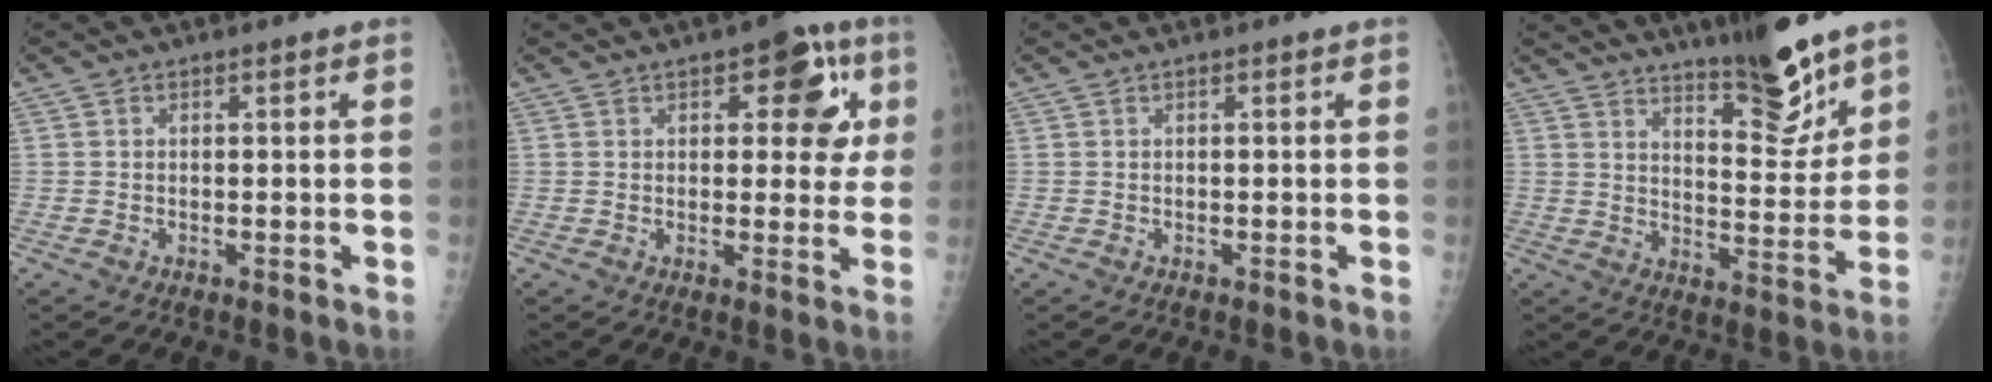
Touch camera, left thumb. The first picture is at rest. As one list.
[{"total": 9.9, "force": [3.5, 5.0, 7.8], "torque": [-0.046, -0.002, 0.032]}, {"total": 0.0}, {"total": 12.4, "force": [9.4, 2.9, 7.5], "torque": [-0.082, -0.073, 0.149]}]